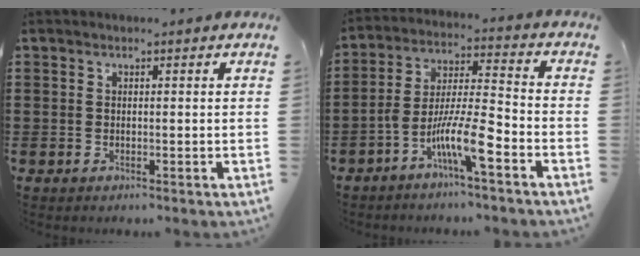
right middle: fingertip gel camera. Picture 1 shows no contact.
{"total": 9.6, "force": [-5.7, 1.5, 7.5], "torque": [-0.154, -0.001, -0.112]}